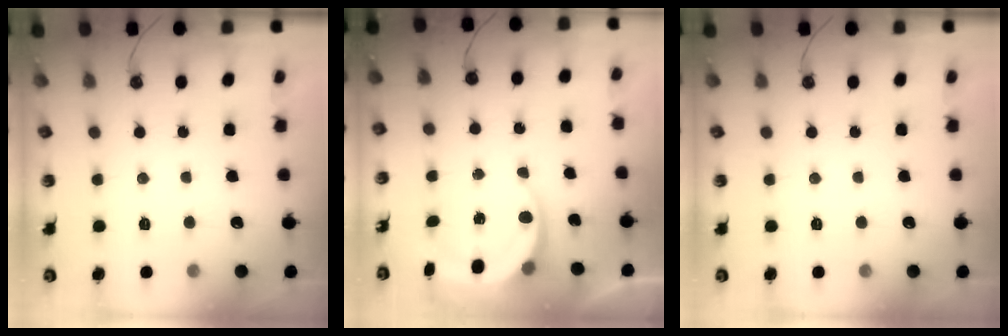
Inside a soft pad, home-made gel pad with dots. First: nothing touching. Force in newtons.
{"total": 6.2, "press": 6.1, "slide": 1.3}
{"total": 0.0}